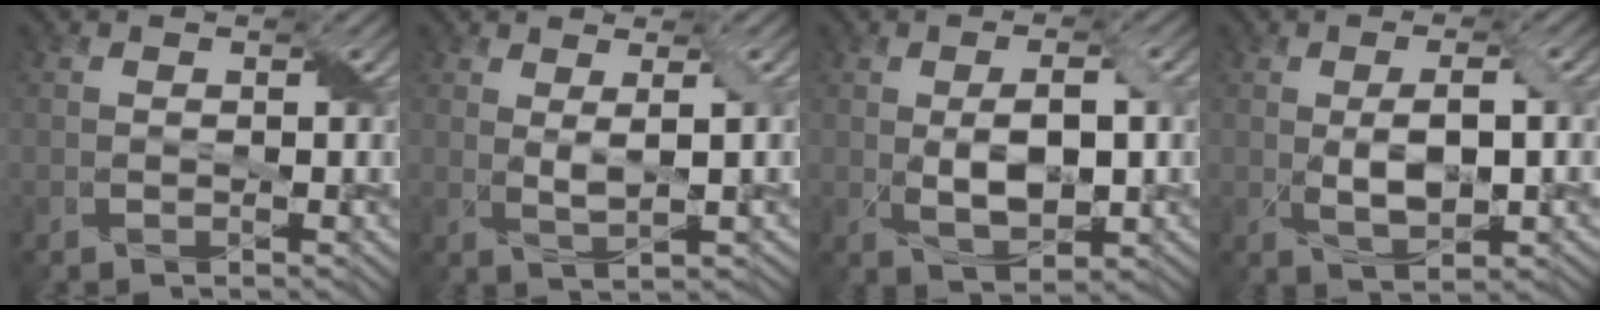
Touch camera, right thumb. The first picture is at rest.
{"total": 2.8, "force": [1.0, 0.3, 2.6], "torque": [-0.060, 0.001, 0.022]}
{"total": 5.8, "force": [0.0, 2.8, 5.1], "torque": [-0.094, -0.004, 0.004]}
{"total": 5.0, "force": [0.0, 2.0, 4.6], "torque": [-0.089, -0.002, 0.003]}